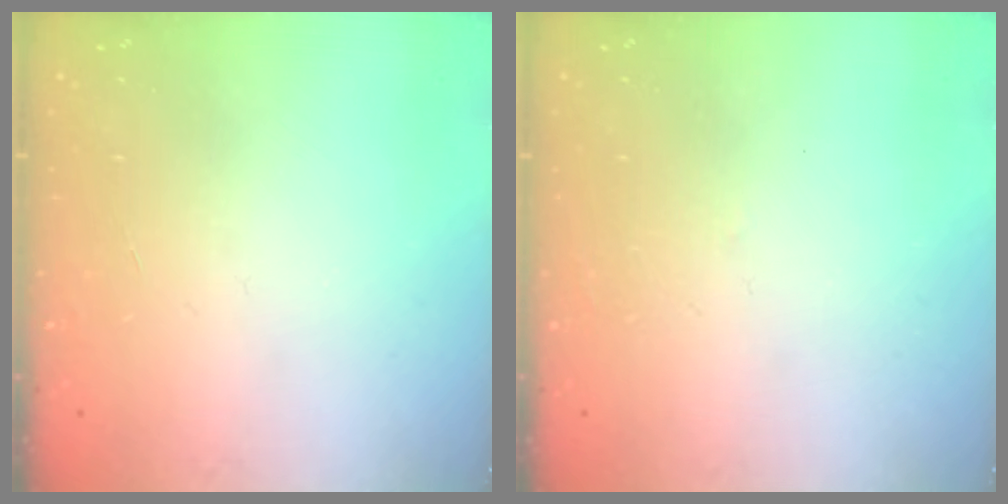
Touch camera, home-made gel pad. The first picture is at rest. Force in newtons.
{"total": 3.2, "press": 3.2, "slide": 0.3}